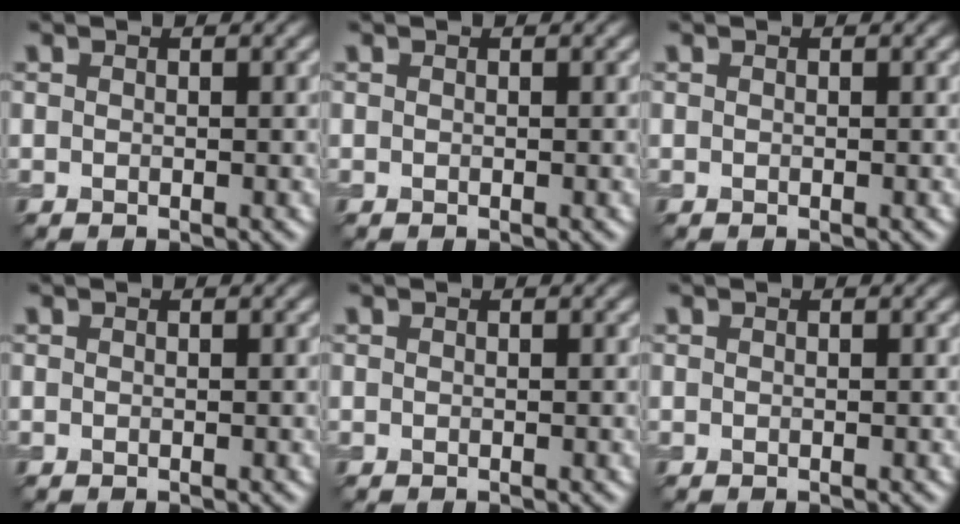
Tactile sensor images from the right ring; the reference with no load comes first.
{"total": 0.0}
{"total": 0.0}
{"total": 0.0}
{"total": 0.0}
{"total": 0.0}